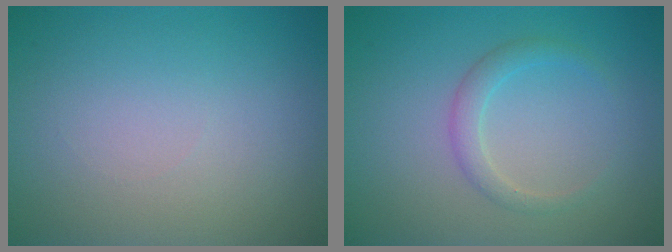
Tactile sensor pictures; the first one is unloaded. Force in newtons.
{"total": 1.7, "press": 1.7, "slide": 0.1}